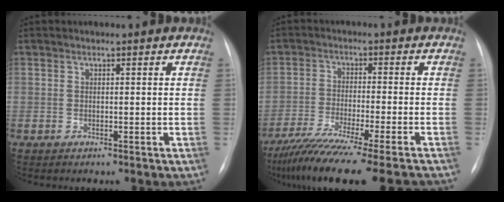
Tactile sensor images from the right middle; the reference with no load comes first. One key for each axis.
{"total": 17.0, "fx": -14.1, "fy": -0.7, "fz": 9.5, "tx": -0.148, "ty": -0.050, "tz": -0.225}